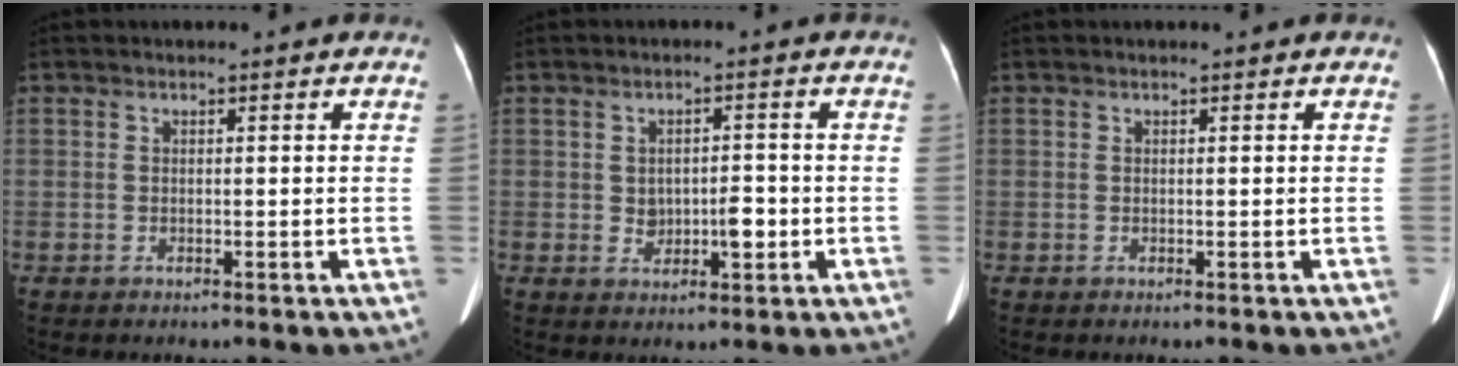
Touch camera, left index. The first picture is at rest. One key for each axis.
{"total": 3.8, "fx": -0.6, "fy": 2.2, "fz": 3.0, "tx": -0.045, "ty": 0.009, "tz": 0.000}
{"total": 0.0}